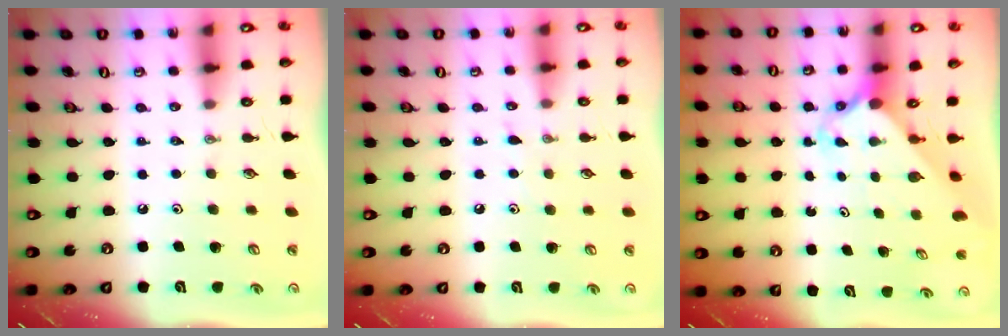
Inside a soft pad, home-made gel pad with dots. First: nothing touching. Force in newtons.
{"total": 3.2, "press": 3.2, "slide": 0.4}
{"total": 2.5, "press": 2.5, "slide": 0.3}